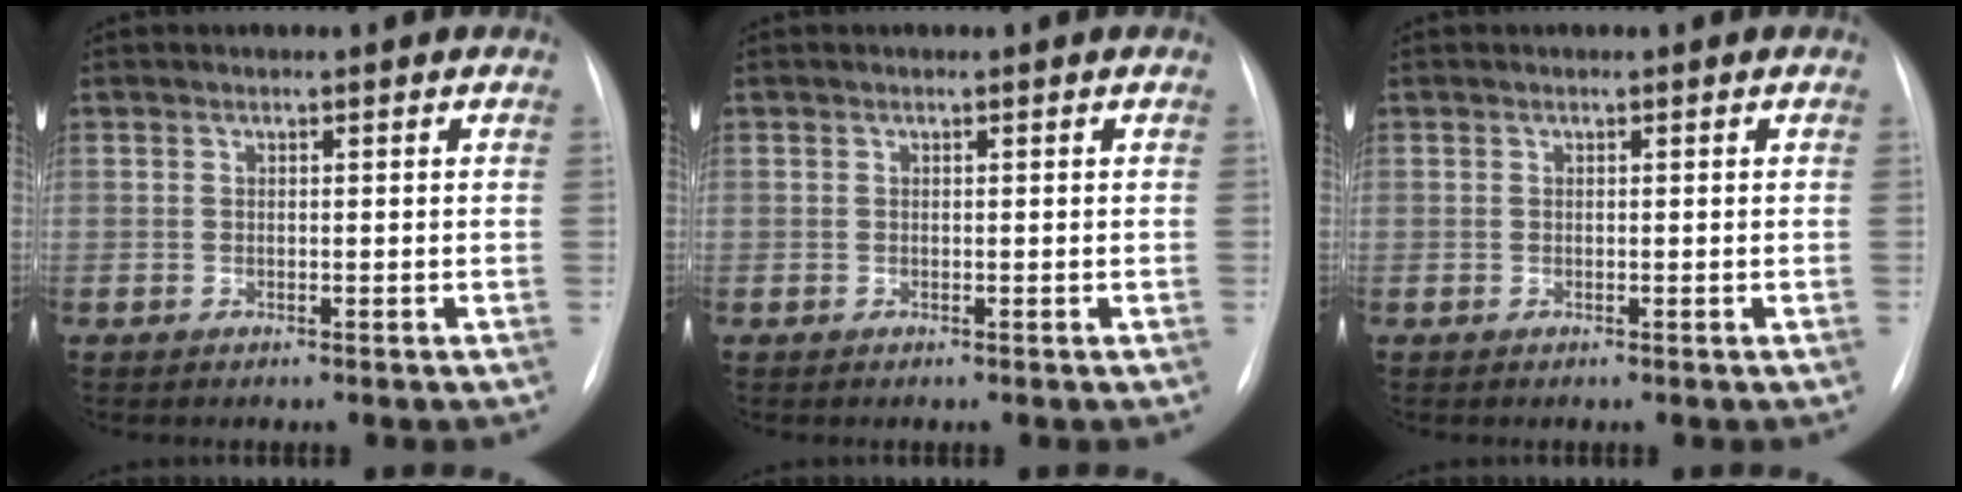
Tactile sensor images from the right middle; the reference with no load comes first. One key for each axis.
{"total": 0.0}
{"total": 0.0}